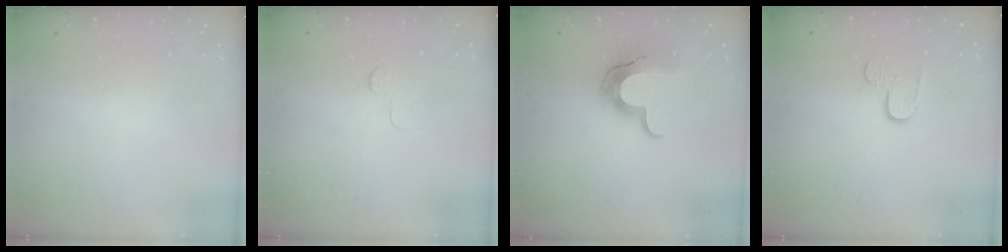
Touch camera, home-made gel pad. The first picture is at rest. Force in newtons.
{"total": 3.0, "press": 2.9, "slide": 0.3}
{"total": 12.5, "press": 12.5, "slide": 0.7}
{"total": 3.3, "press": 3.3, "slide": 0.3}